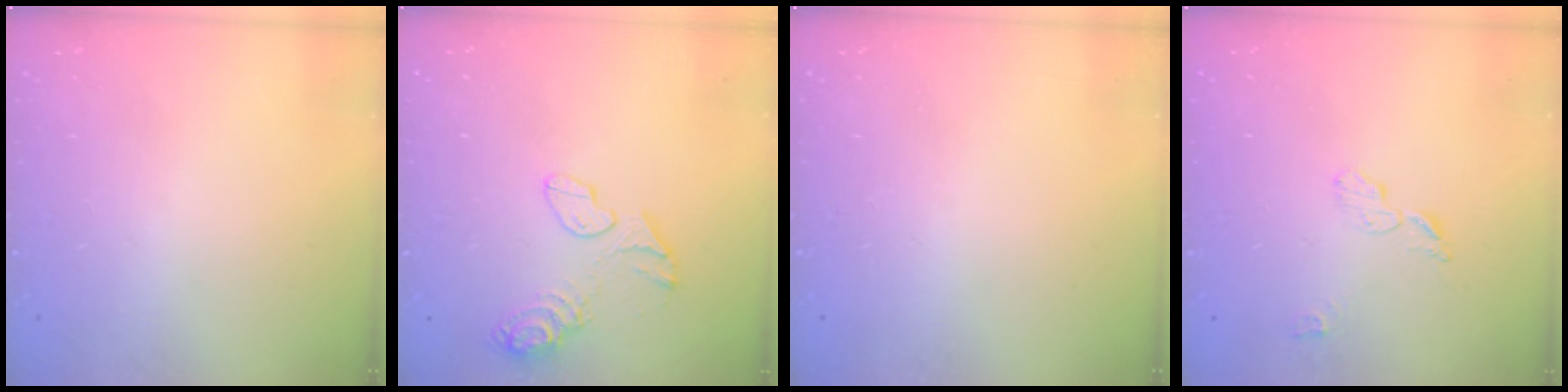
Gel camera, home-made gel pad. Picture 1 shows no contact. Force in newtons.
{"total": 12.3, "press": 10.9, "slide": 5.6}
{"total": 0.0}
{"total": 6.0, "press": 5.9, "slide": 0.6}